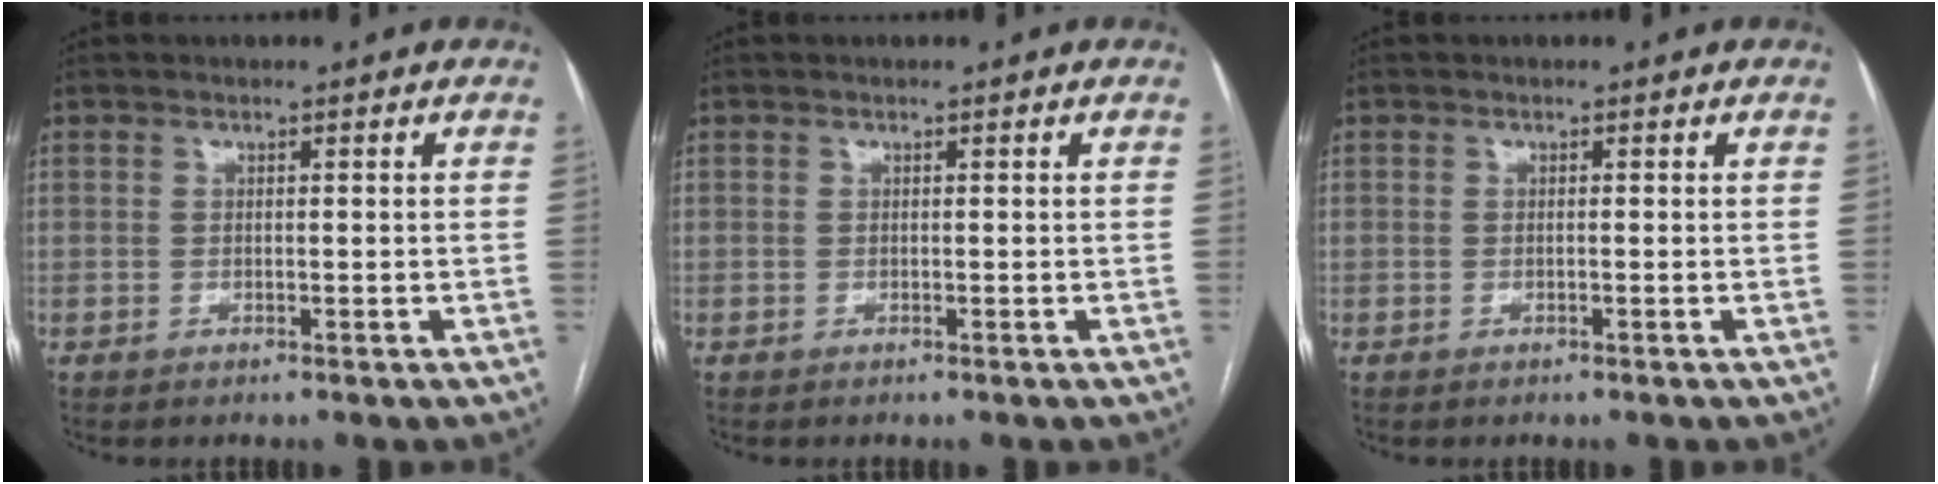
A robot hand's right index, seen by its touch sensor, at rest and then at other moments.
{"total": 0.0}
{"total": 0.0}